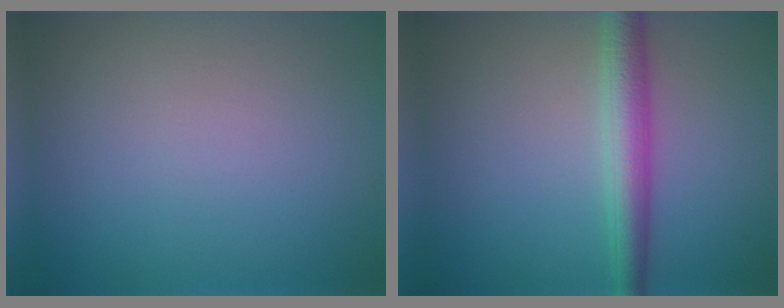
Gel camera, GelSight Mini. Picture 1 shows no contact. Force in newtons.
{"total": 3.9, "press": 3.9, "slide": 0.1}